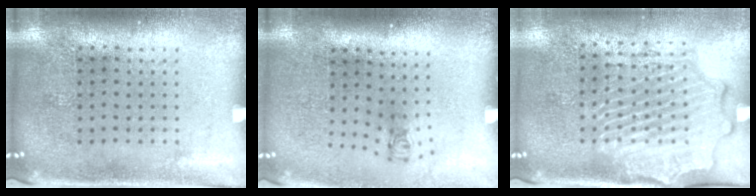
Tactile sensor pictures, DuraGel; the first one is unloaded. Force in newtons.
{"total": 0.7, "press": 0.4, "slide": 0.6}
{"total": 2.5, "press": 2.3, "slide": 0.8}